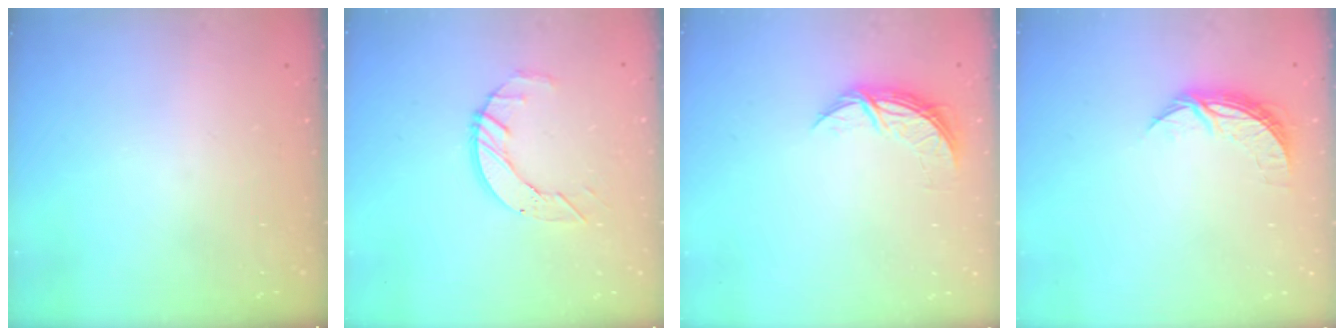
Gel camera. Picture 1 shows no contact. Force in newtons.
{"total": 7.3, "press": 7.2, "slide": 0.7}
{"total": 6.9, "press": 6.9, "slide": 0.5}
{"total": 6.8, "press": 6.8, "slide": 0.5}